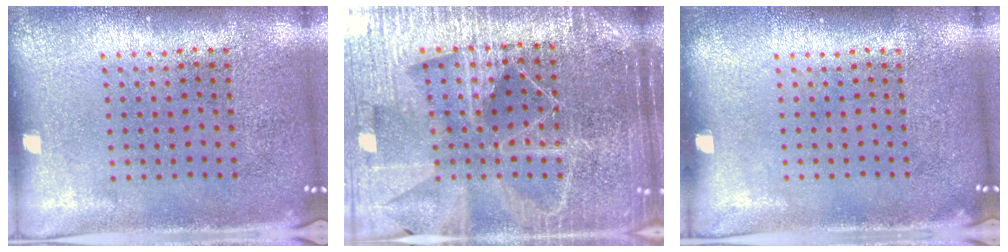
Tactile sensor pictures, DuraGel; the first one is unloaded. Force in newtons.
{"total": 5.6, "press": 5.0, "slide": 2.6}
{"total": 0.0}